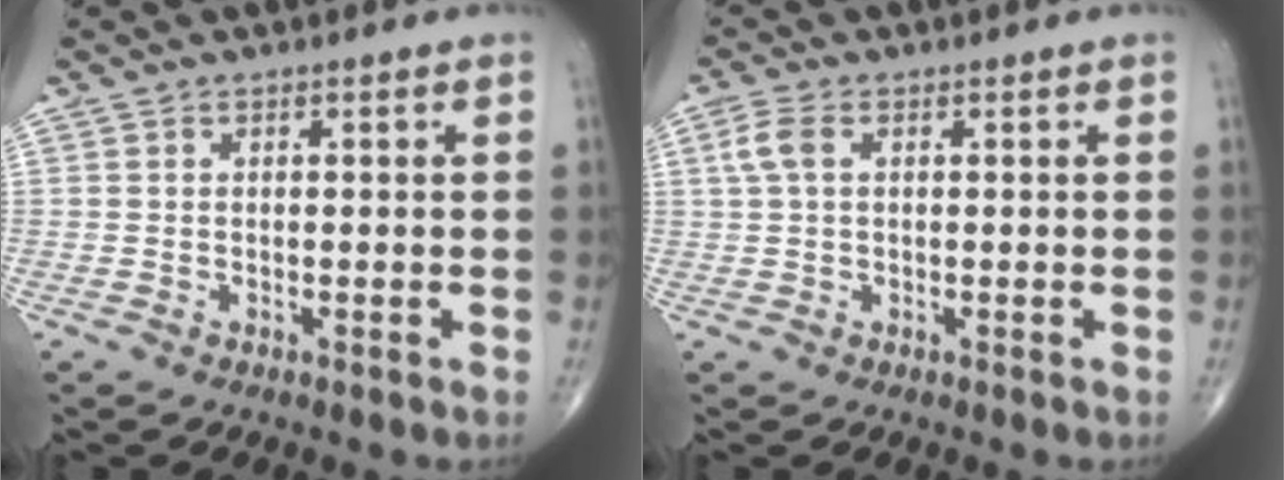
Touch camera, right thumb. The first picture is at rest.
{"total": 3.4, "force": [0.8, 1.9, 2.7], "torque": [-0.073, 0.013, 0.015]}